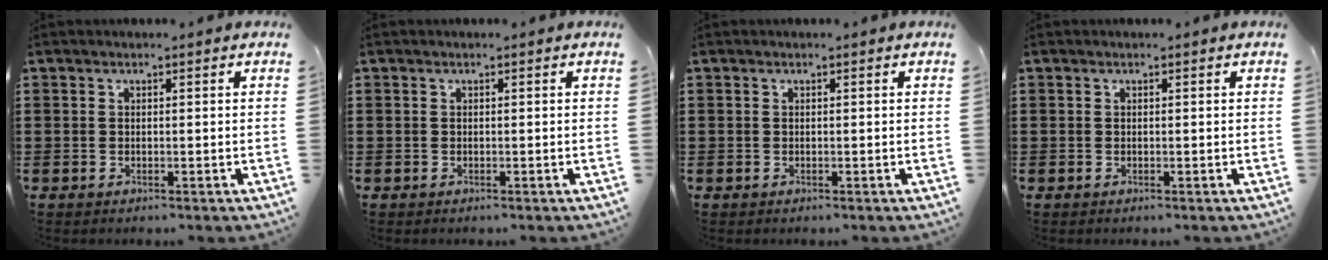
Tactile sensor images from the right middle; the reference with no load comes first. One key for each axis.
{"total": 0.0}
{"total": 0.0}
{"total": 0.0}